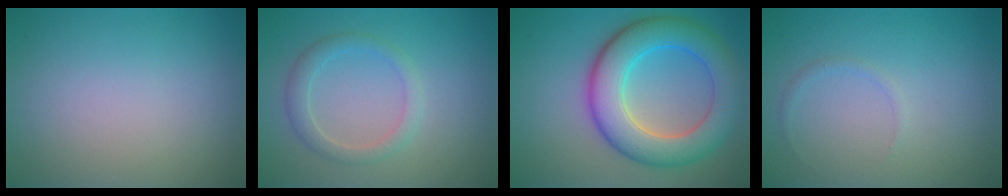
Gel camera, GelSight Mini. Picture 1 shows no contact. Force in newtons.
{"total": 2.2, "press": 2.2, "slide": 0.0}
{"total": 8.3, "press": 8.3, "slide": 0.1}
{"total": 0.6, "press": 0.6, "slide": 0.0}